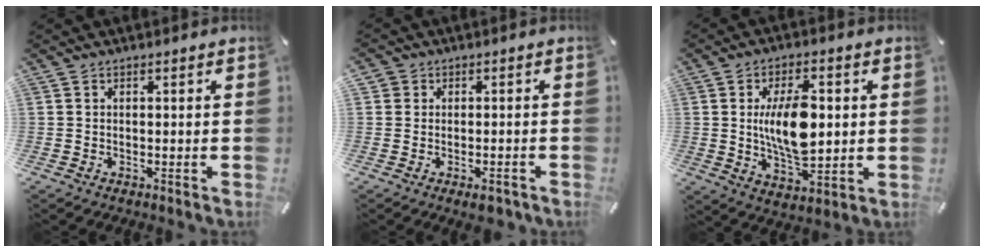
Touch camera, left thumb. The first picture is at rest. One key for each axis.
{"total": 3.2, "fx": -1.8, "fy": 2.3, "fz": 1.4, "tx": -0.019, "ty": 0.015, "tz": -0.032}
{"total": 13.0, "fx": 1.4, "fy": 6.7, "fz": 11.0, "tx": -0.206, "ty": 0.000, "tz": 0.020}